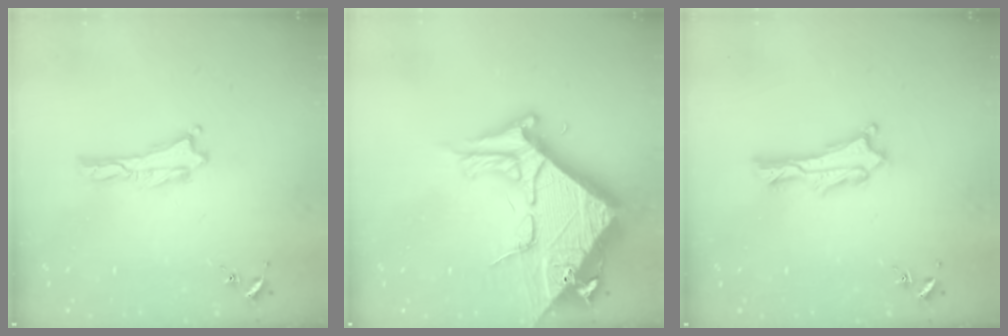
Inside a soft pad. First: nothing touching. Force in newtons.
{"total": 13.0, "press": 12.9, "slide": 1.4}
{"total": 1.1, "press": 1.1, "slide": 0.2}